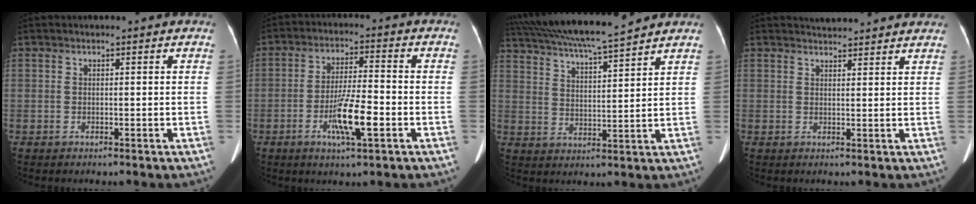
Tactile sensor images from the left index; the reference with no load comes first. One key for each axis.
{"total": 8.3, "fx": -3.4, "fy": 0.9, "fz": 7.5, "tx": -0.144, "ty": -0.009, "tz": -0.059}
{"total": 15.8, "fx": 14.0, "fy": 0.4, "fz": 7.4, "tx": -0.141, "ty": 0.025, "tz": 0.228}
{"total": 6.4, "fx": 6.2, "fy": 0.7, "fz": 1.6, "tx": -0.022, "ty": 0.022, "tz": 0.067}